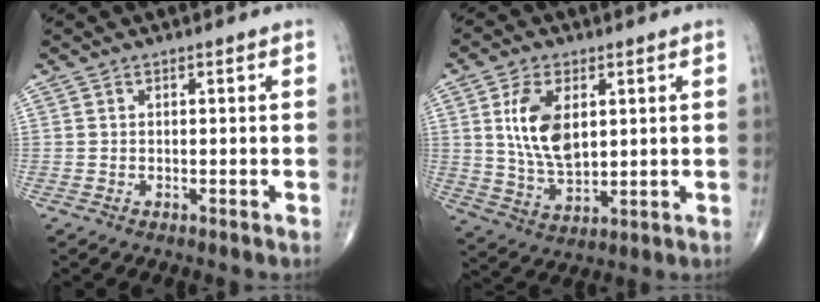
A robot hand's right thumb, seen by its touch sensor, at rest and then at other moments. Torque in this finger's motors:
{"motor_torque": [1.77, 1.47, 1.46, 0.02, 0.28]}